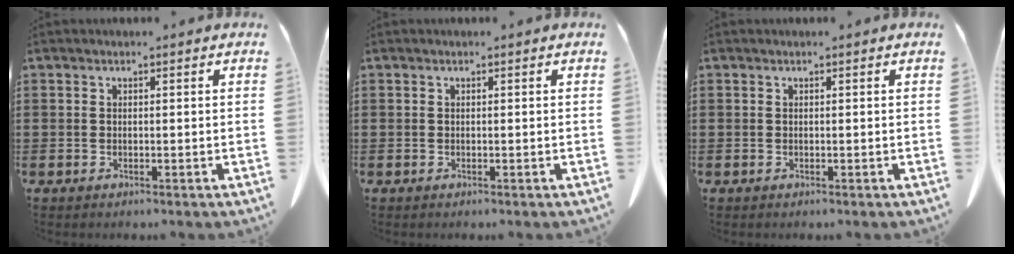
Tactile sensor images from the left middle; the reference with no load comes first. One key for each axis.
{"total": 0.0}
{"total": 0.0}